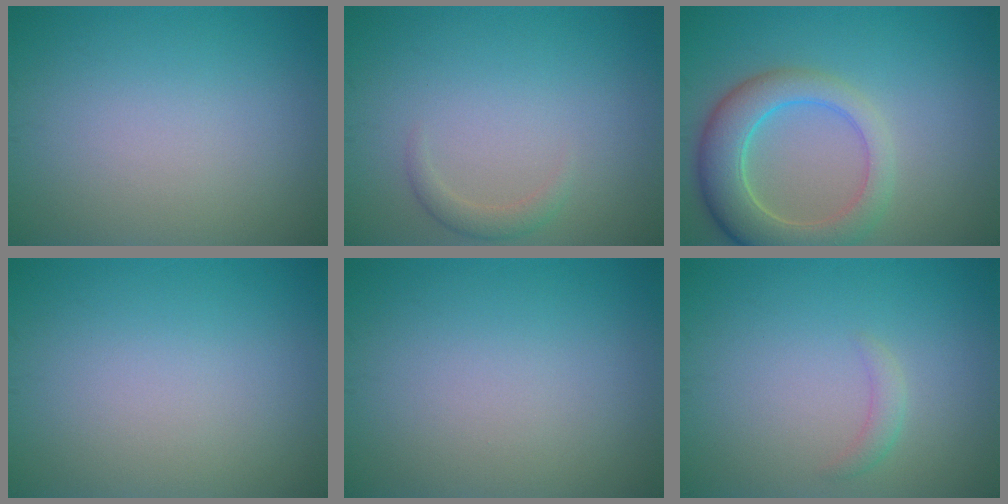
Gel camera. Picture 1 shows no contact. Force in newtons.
{"total": 1.4, "press": 1.4, "slide": 0.1}
{"total": 6.2, "press": 6.2, "slide": 0.5}
{"total": 0.0}
{"total": 0.0}
{"total": 1.1, "press": 1.1, "slide": 0.0}